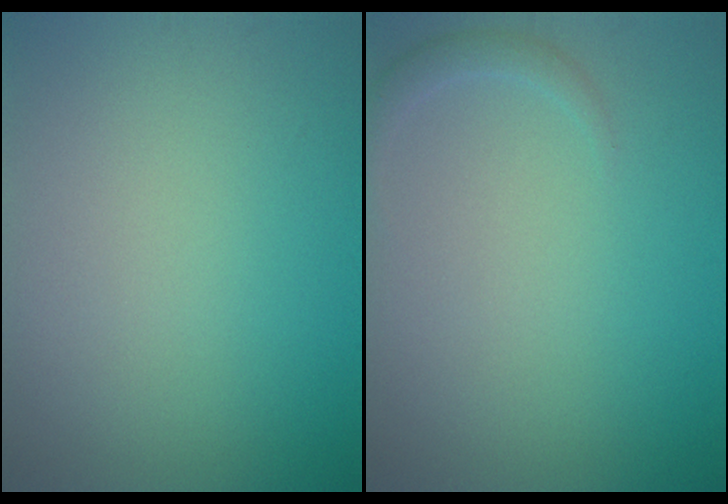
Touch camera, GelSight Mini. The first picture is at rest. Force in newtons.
{"total": 1.2, "press": 1.1, "slide": 0.1}